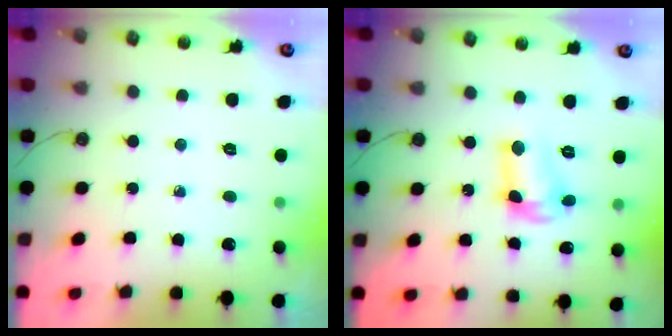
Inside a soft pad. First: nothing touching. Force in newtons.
{"total": 8.7, "press": 8.6, "slide": 0.6}